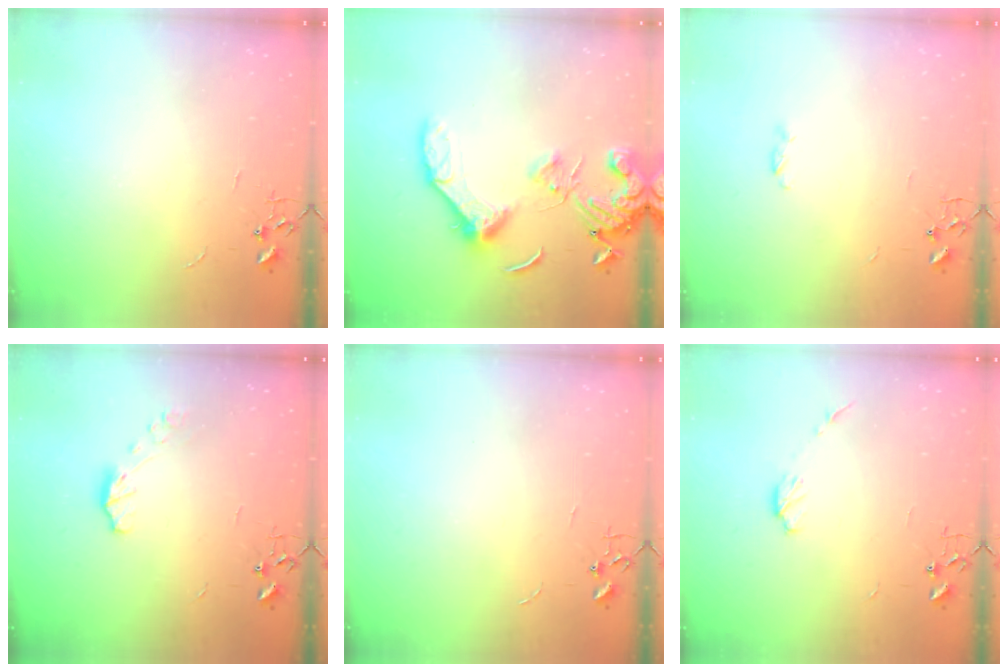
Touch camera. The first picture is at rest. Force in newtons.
{"total": 15.0, "press": 14.9, "slide": 1.9}
{"total": 2.9, "press": 2.9, "slide": 0.3}
{"total": 6.0, "press": 6.0, "slide": 0.6}
{"total": 0.0}
{"total": 5.8, "press": 5.8, "slide": 0.5}